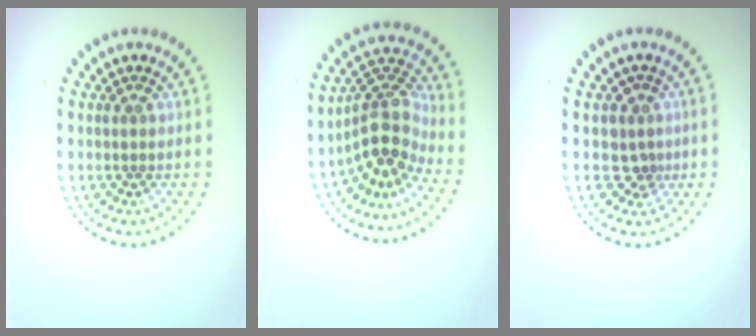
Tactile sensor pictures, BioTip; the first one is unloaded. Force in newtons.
{"total": 4.3, "press": 3.1, "slide": 3.0}
{"total": 1.9, "press": 1.4, "slide": 1.3}